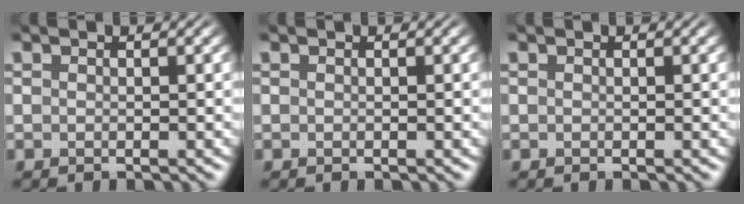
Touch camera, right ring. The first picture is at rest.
{"total": 0.0}
{"total": 0.0}